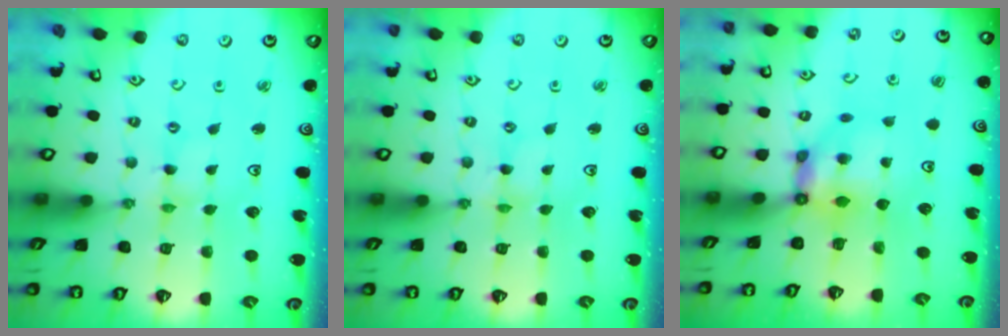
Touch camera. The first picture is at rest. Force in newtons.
{"total": 0.0}
{"total": 6.8, "press": 6.7, "slide": 0.8}